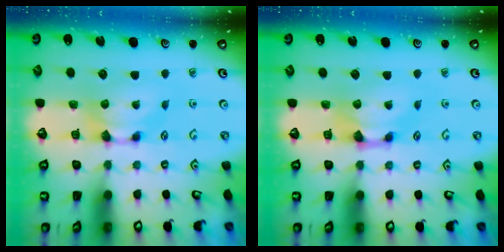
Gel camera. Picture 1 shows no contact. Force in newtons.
{"total": 0.8, "press": 0.2, "slide": 0.7}